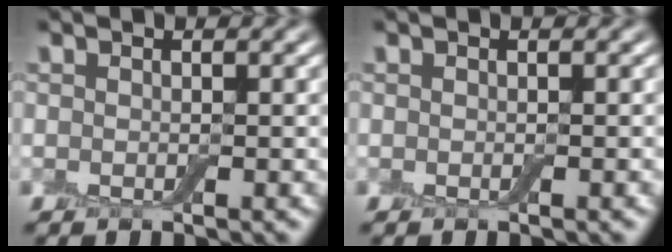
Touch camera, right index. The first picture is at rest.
{"total": 0.0}